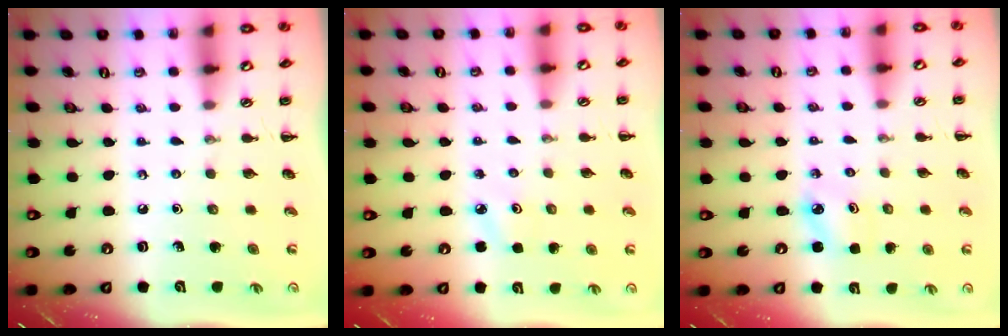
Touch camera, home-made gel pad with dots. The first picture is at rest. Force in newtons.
{"total": 2.7, "press": 2.5, "slide": 0.8}
{"total": 2.5, "press": 2.5, "slide": 0.5}